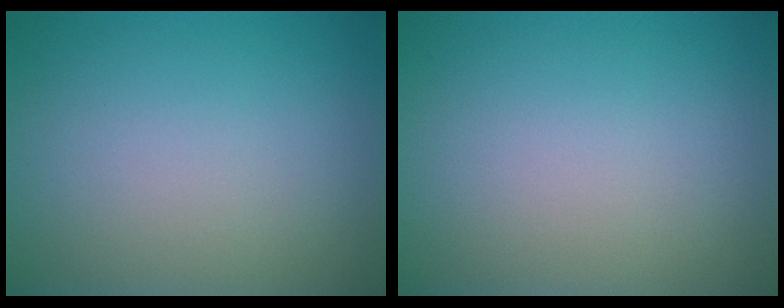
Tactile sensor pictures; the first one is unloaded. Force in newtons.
{"total": 0.0}